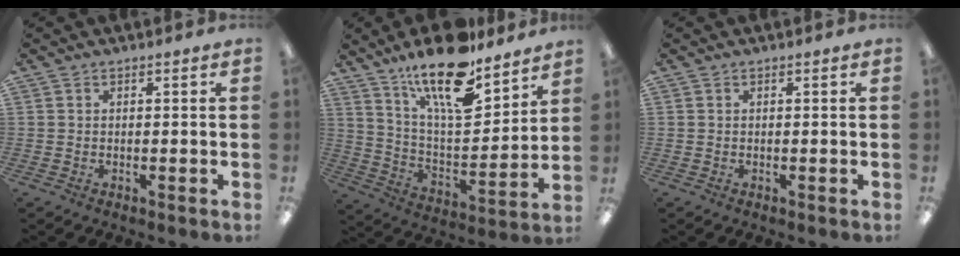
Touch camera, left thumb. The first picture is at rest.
{"total": 19.5, "force": [14.5, 6.3, 11.4], "torque": [-0.197, -0.091, 0.247]}
{"total": 0.0}